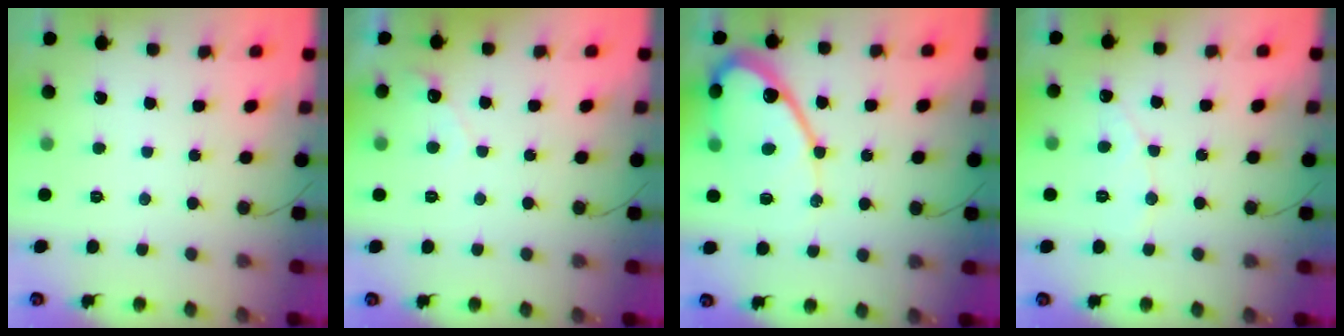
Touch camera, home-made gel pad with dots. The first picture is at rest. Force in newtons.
{"total": 3.9, "press": 3.9, "slide": 0.2}
{"total": 12.6, "press": 12.5, "slide": 1.0}
{"total": 4.9, "press": 4.8, "slide": 0.4}